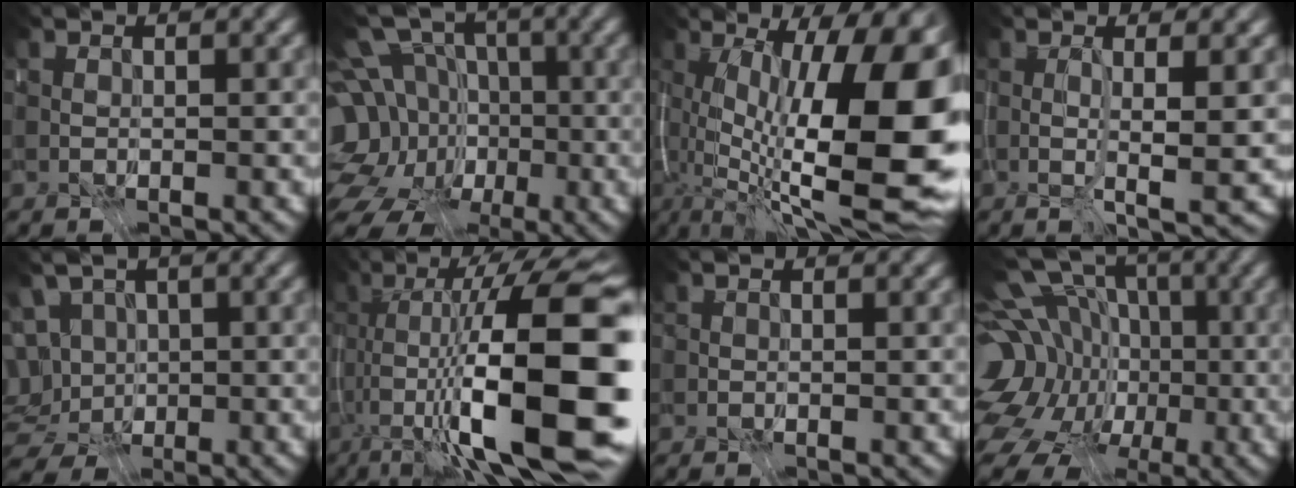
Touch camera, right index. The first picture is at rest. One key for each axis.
{"total": 14.4, "fx": -4.5, "fy": 11.9, "fz": 6.8, "tx": -0.154, "ty": -0.026, "tz": -0.080}
{"total": 17.0, "fx": -1.7, "fy": 3.4, "fz": 16.5, "tx": -0.200, "ty": -0.012, "tz": -0.028}
{"total": 2.5, "fx": 0.1, "fy": -1.6, "fz": 1.9, "tx": -0.011, "ty": -0.023, "tz": 0.012}
{"total": 8.8, "fx": -1.9, "fy": 6.6, "fz": 5.5, "tx": -0.094, "ty": -0.002, "tz": -0.045}
{"total": 14.3, "fx": -4.5, "fy": 0.5, "fz": 13.6, "tx": -0.178, "ty": 0.015, "tz": -0.072}
{"total": 0.7, "fx": -0.2, "fy": -0.5, "fz": -0.4, "tx": 0.008, "ty": -0.003, "tz": -0.005}
{"total": 14.1, "fx": -3.1, "fy": 11.1, "fz": 8.1, "tx": -0.142, "ty": 0.001, "tz": -0.056}